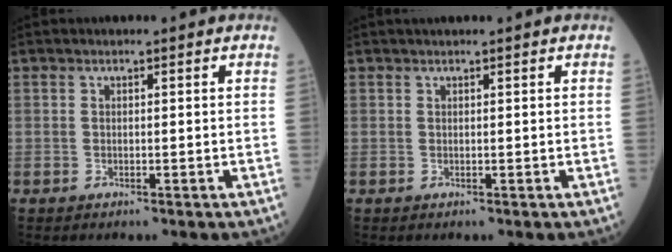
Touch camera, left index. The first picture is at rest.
{"total": 1.1, "force": [0.9, -0.1, 0.5], "torque": [-0.004, 0.015, 0.021]}